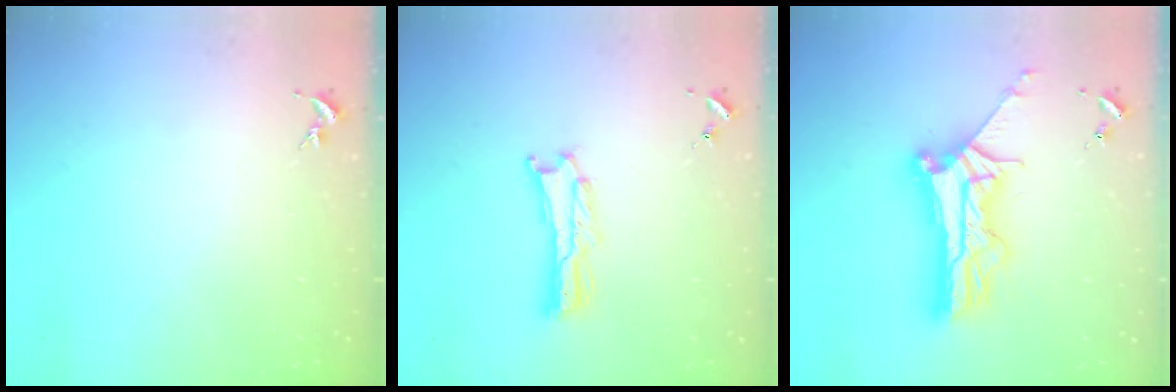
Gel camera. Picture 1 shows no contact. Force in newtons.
{"total": 1.1, "press": 1.1, "slide": 0.2}
{"total": 11.9, "press": 11.8, "slide": 1.0}